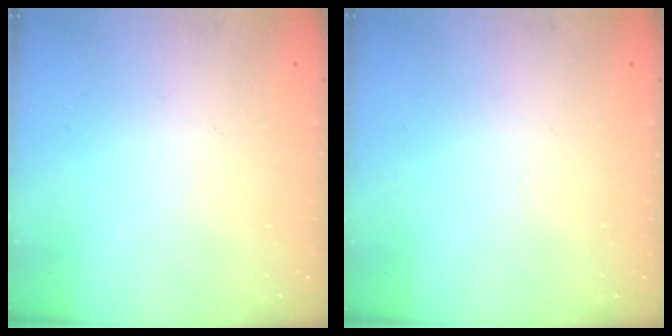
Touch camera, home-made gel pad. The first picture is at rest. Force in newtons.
{"total": 0.0}